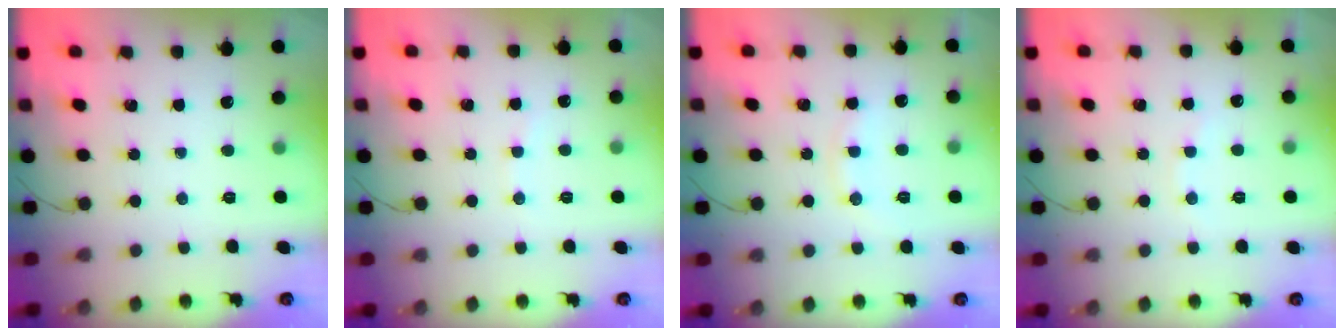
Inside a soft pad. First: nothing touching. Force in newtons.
{"total": 3.4, "press": 3.3, "slide": 0.9}
{"total": 7.4, "press": 7.4, "slide": 0.7}
{"total": 5.3, "press": 5.2, "slide": 1.0}